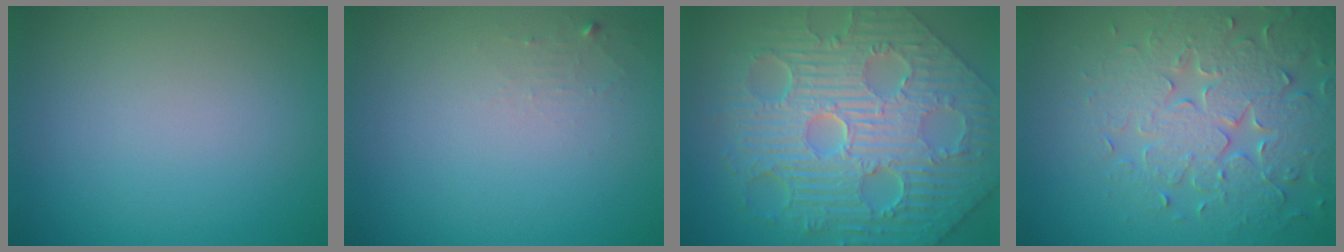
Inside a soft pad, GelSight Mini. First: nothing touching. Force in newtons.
{"total": 1.0, "press": 1.0, "slide": 0.1}
{"total": 12.1, "press": 8.1, "slide": 9.0}
{"total": 6.7, "press": 5.6, "slide": 3.7}